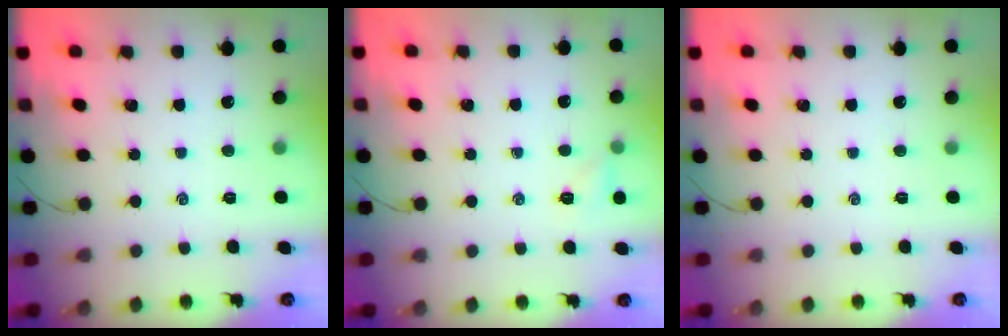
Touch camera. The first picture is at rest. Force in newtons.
{"total": 4.4, "press": 4.3, "slide": 1.1}
{"total": 0.0}